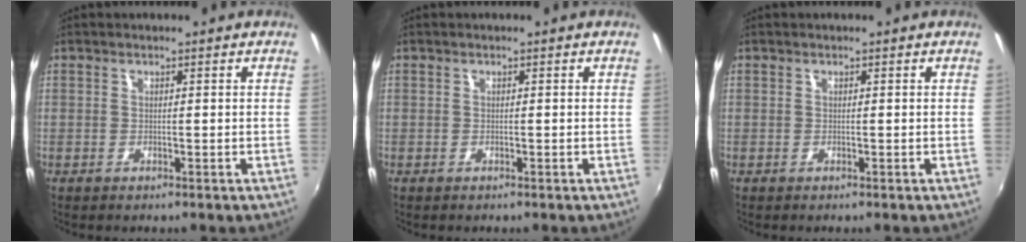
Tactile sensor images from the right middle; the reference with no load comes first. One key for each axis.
{"total": 0.7, "fx": 0.5, "fy": -0.4, "fz": -0.3, "tx": 0.008, "ty": 0.001, "tz": 0.008}
{"total": 0.0}